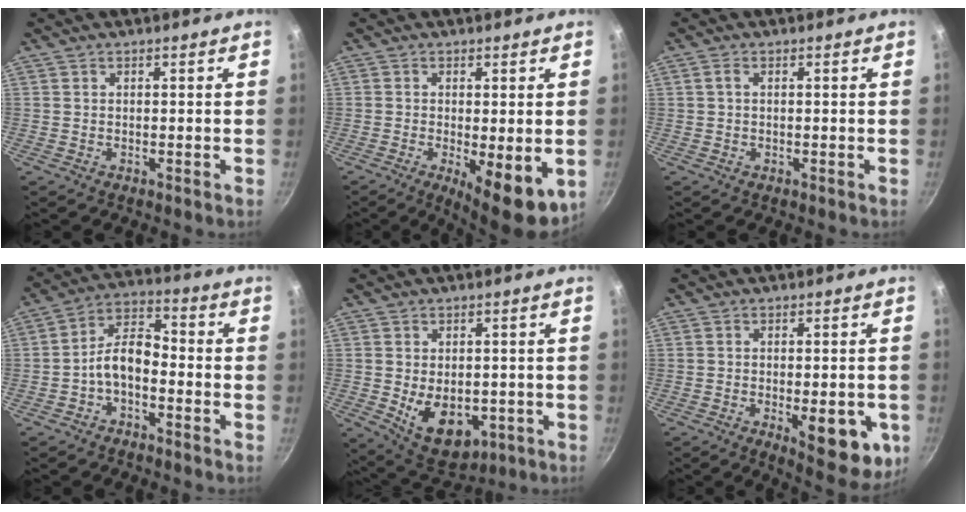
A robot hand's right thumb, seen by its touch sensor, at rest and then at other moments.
{"total": 9.7, "force": [-2.3, 3.1, 8.9], "torque": [-0.111, -0.011, -0.021]}
{"total": 1.2, "force": [0.2, 0.7, 1.0], "torque": [-0.019, 0.004, 0.003]}
{"total": 7.7, "force": [-2.9, 4.3, 5.7], "torque": [-0.094, 0.051, -0.063]}
{"total": 11.0, "force": [-1.9, 7.3, 8.0], "torque": [-0.092, -0.011, -0.005]}
{"total": 12.6, "force": [-3.6, 5.1, 10.9], "torque": [-0.104, -0.002, -0.040]}